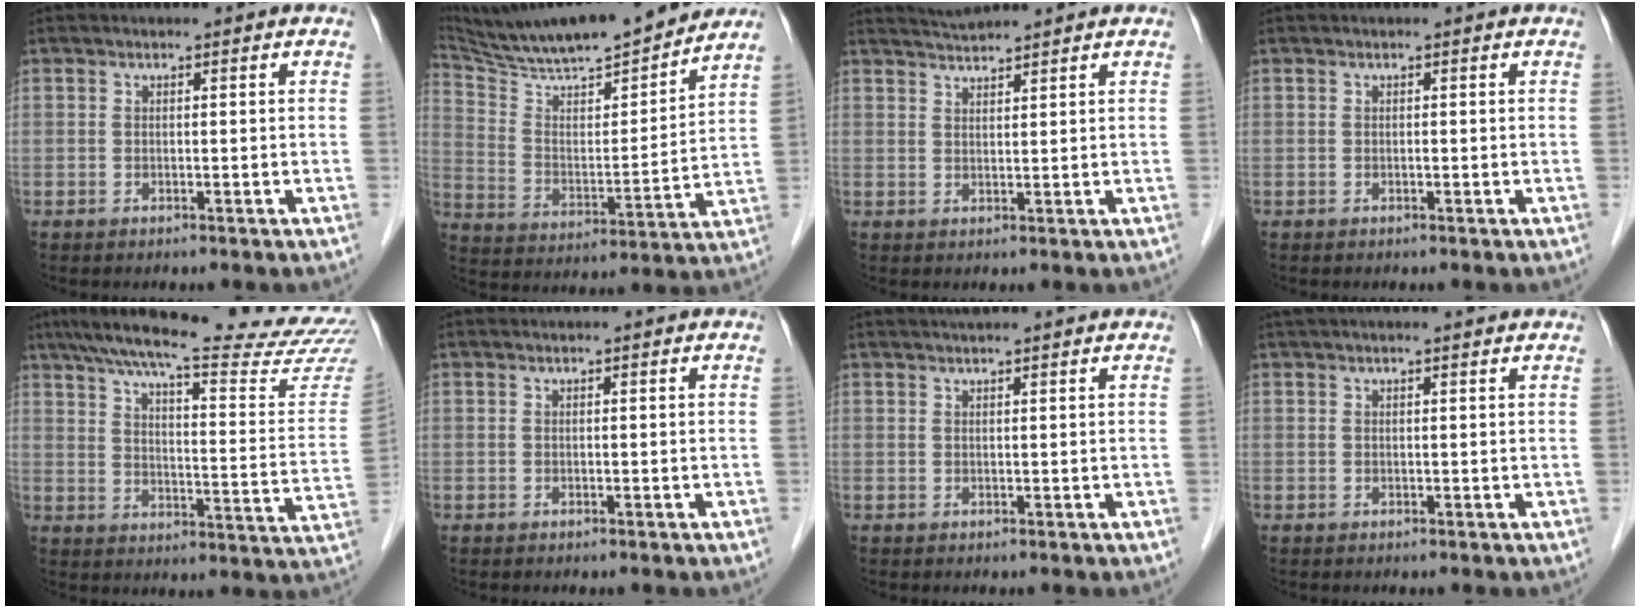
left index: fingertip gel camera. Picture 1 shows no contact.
{"total": 21.9, "force": [19.8, 2.0, 9.4], "torque": [-0.162, 0.003, 0.310]}
{"total": 3.4, "force": [3.3, -0.5, 0.4], "torque": [-0.010, 0.019, 0.064]}
{"total": 0.0}
{"total": 26.4, "force": [24.0, 0.4, 11.0], "torque": [-0.172, -0.079, 0.304]}
{"total": 0.0}
{"total": 4.5, "force": [4.0, 0.1, 2.1], "torque": [-0.027, 0.031, 0.053]}
{"total": 4.7, "force": [4.2, 0.5, 2.0], "torque": [-0.027, 0.036, 0.052]}